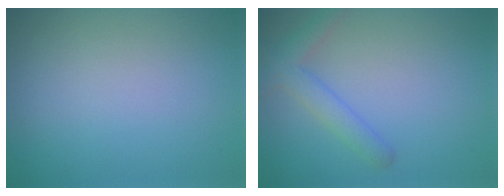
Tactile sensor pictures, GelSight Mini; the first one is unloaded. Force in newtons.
{"total": 2.3, "press": 2.3, "slide": 0.2}